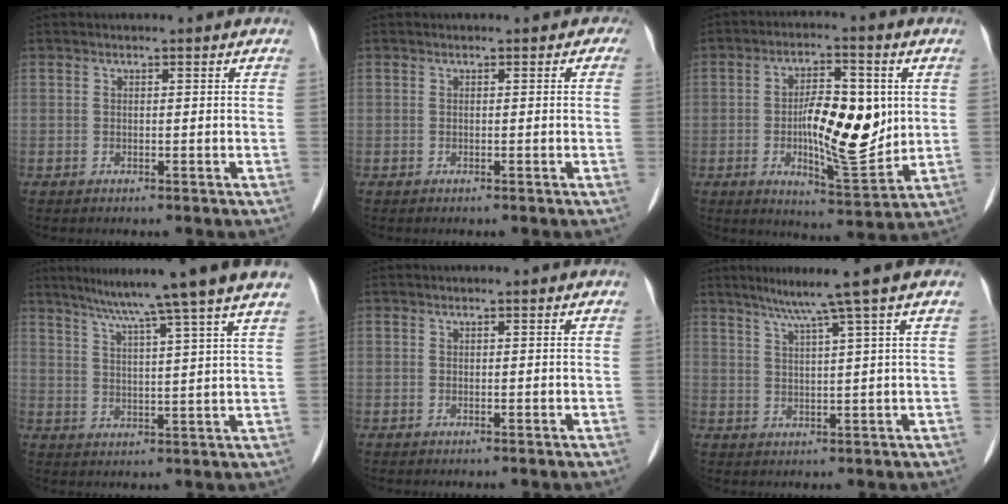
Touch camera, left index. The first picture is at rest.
{"total": 0.7, "force": [-0.3, 0.6, 0.0], "torque": [0.010, 0.009, -0.012]}
{"total": 12.1, "force": [0.4, 4.0, 11.4], "torque": [-0.197, -0.002, 0.009]}
{"total": 13.5, "force": [10.9, -2.4, 7.6], "torque": [-0.120, -0.001, 0.143]}
{"total": 0.0}
{"total": 6.5, "force": [4.5, -1.9, 4.3], "torque": [-0.070, 0.011, 0.076]}